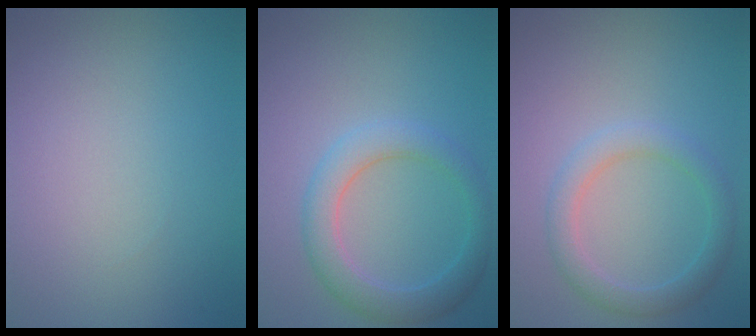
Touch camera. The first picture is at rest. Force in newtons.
{"total": 3.5, "press": 3.5, "slide": 0.2}
{"total": 2.5, "press": 2.5, "slide": 0.0}